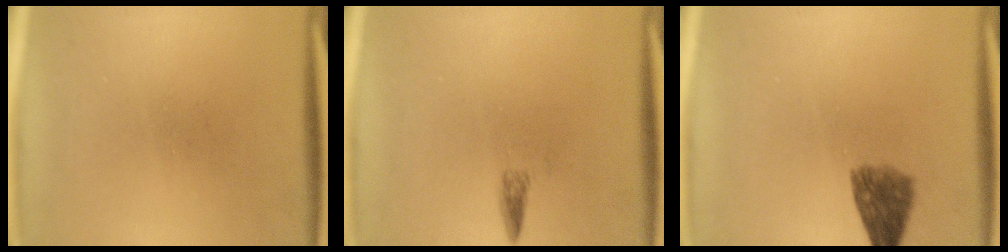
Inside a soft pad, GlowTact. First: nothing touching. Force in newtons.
{"total": 1.2}
{"total": 4.9}